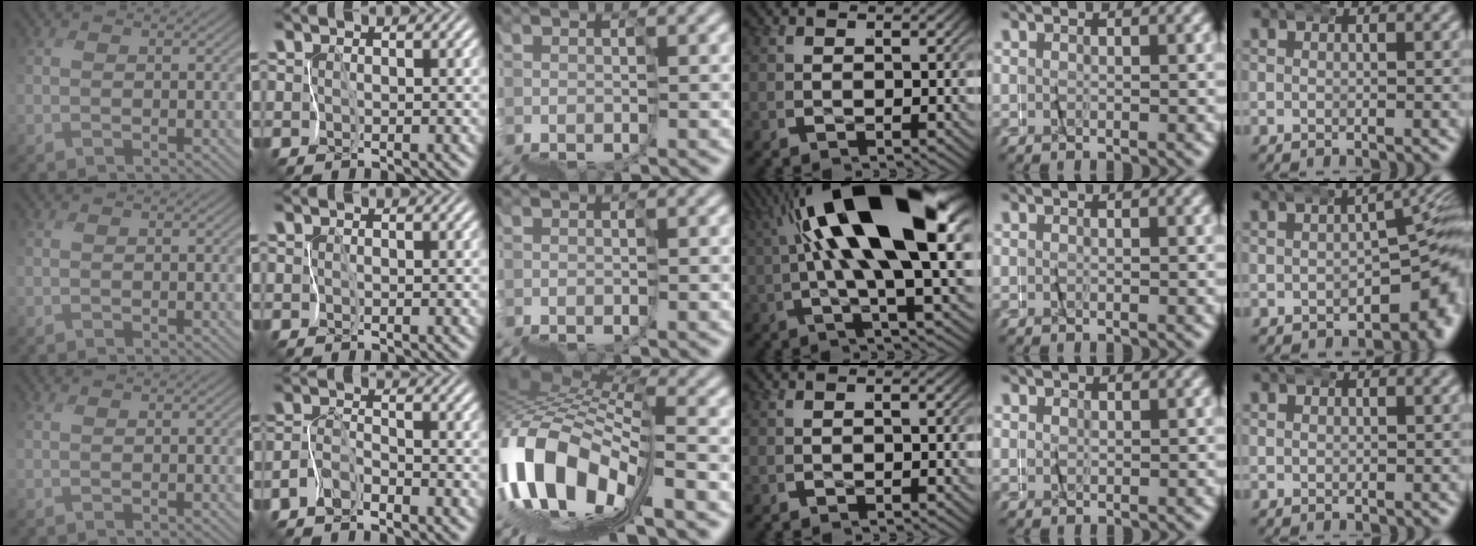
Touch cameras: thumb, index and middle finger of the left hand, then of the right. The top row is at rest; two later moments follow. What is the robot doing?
{"motion": "wrap", "object": "felt sheet"}